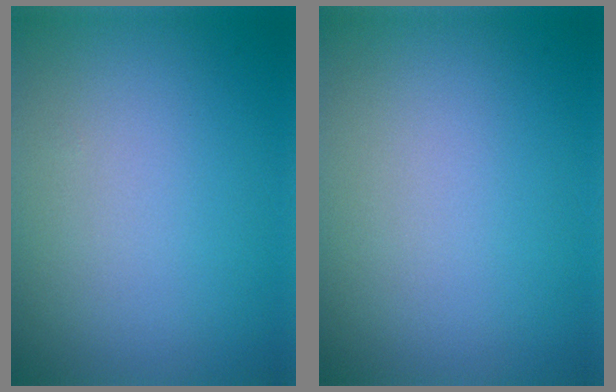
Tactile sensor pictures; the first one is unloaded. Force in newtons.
{"total": 0.0}